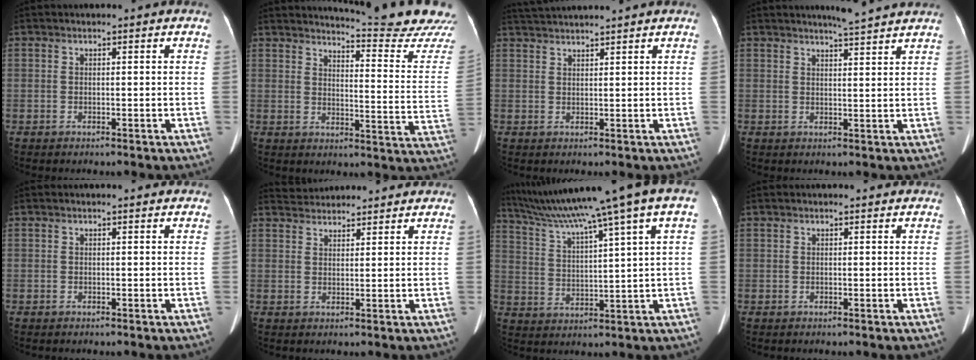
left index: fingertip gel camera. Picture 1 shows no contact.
{"total": 18.0, "force": [17.4, -2.0, 4.0], "torque": [-0.065, -0.138, 0.197]}
{"total": 5.1, "force": [4.7, -1.1, 1.4], "torque": [-0.023, 0.028, 0.085]}
{"total": 5.2, "force": [4.8, -0.8, 1.9], "torque": [-0.032, 0.000, 0.060]}
{"total": 0.0}
{"total": 6.6, "force": [6.3, 1.4, 0.9], "torque": [-0.013, 0.038, 0.093]}
{"total": 16.6, "force": [12.0, -1.8, 11.4], "torque": [-0.189, 0.014, 0.182]}
{"total": 1.1, "force": [1.0, 0.2, 0.2], "torque": [-0.010, 0.017, 0.013]}